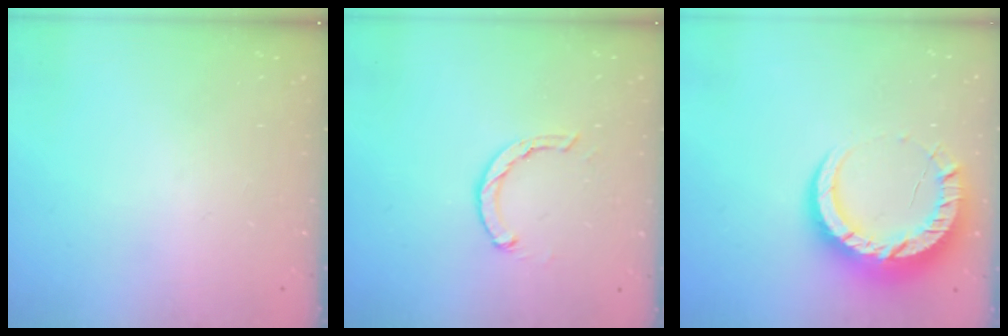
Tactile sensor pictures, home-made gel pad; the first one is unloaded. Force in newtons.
{"total": 2.1, "press": 2.1, "slide": 0.3}
{"total": 13.4, "press": 13.4, "slide": 1.1}